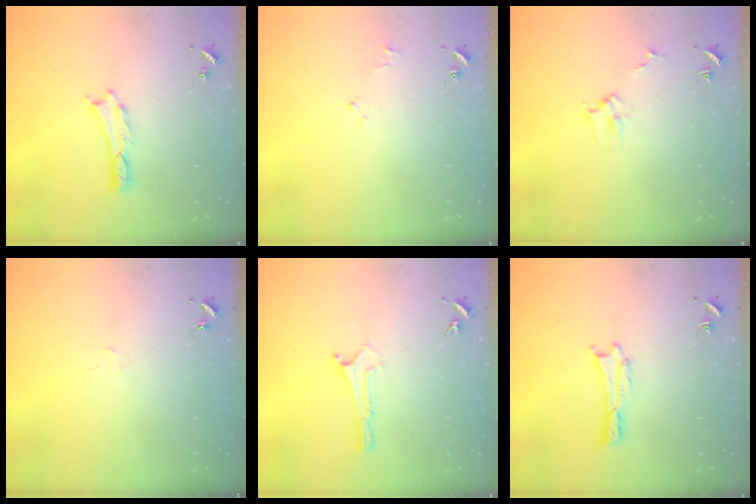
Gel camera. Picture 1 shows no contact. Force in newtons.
{"total": 1.6, "press": 1.5, "slide": 0.3}
{"total": 2.7, "press": 2.7, "slide": 0.3}
{"total": 1.0, "press": 1.0, "slide": 0.1}
{"total": 0.0}
{"total": 0.7, "press": 0.7, "slide": 0.1}